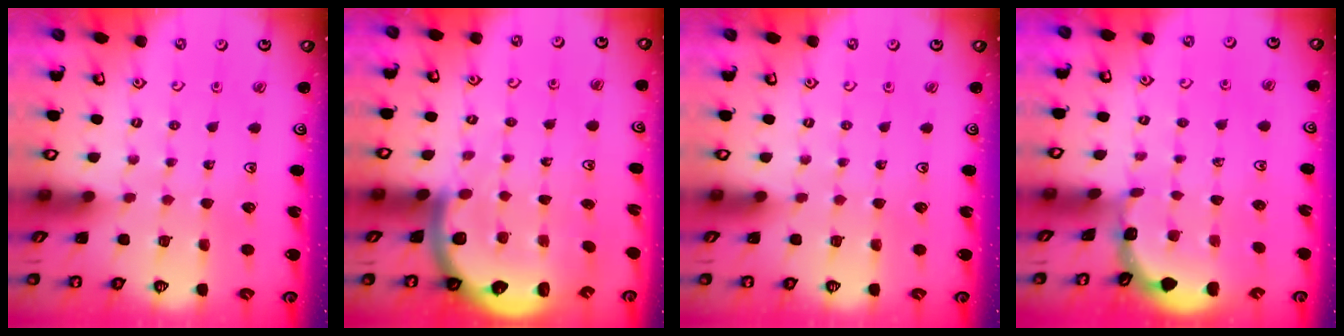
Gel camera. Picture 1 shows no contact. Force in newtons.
{"total": 6.2, "press": 6.1, "slide": 1.2}
{"total": 0.0}
{"total": 1.3, "press": 1.3, "slide": 0.1}